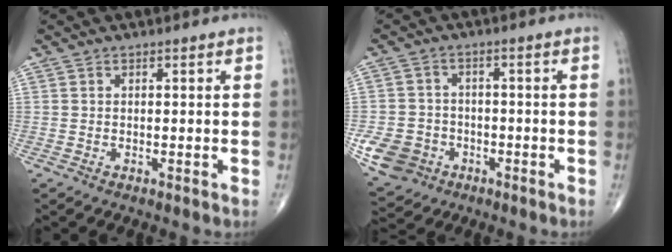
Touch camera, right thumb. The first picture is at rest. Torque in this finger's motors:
{"motor_torque": [0.84, 0.50, 0.21, -0.39, 0.02]}